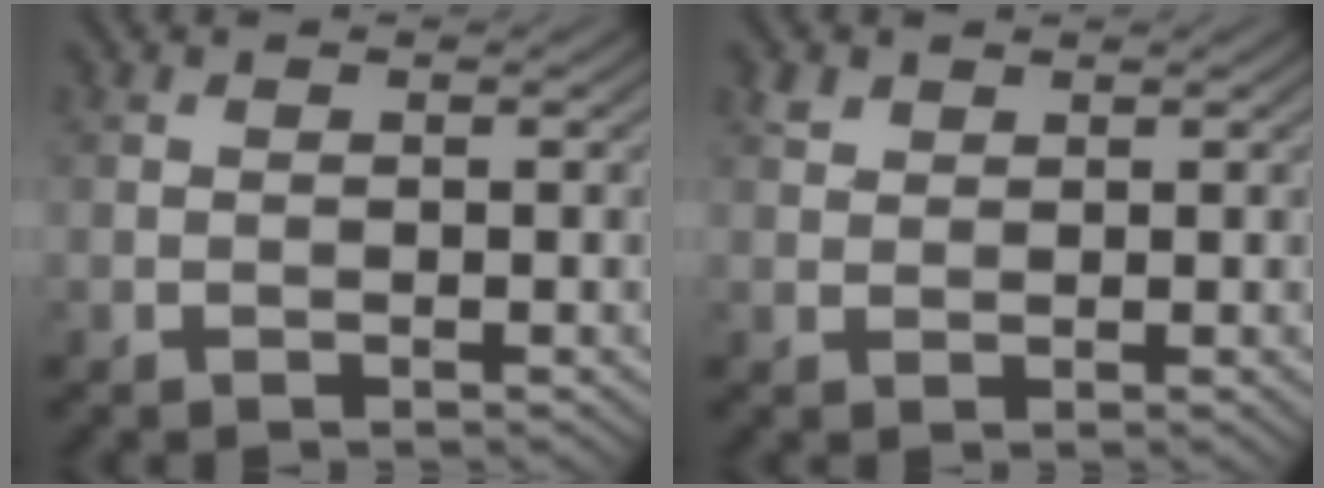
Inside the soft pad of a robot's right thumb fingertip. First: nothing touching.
{"total": 1.4, "force": [1.0, 0.9, 0.4], "torque": [-0.010, 0.003, 0.021]}